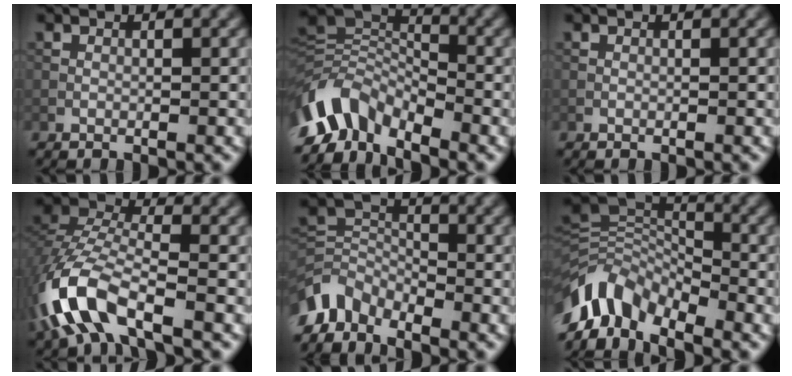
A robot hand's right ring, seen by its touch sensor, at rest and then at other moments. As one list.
[{"total": 6.8, "force": [-4.5, 3.7, 3.5], "torque": [-0.057, 0.000, -0.099]}, {"total": 0.0}, {"total": 9.3, "force": [-4.7, 4.1, 6.9], "torque": [-0.167, -0.001, -0.106]}, {"total": 4.6, "force": [-3.8, 2.2, 1.4], "torque": [-0.027, -0.001, -0.088]}, {"total": 7.9, "force": [-5.0, 4.4, 4.3], "torque": [-0.079, 0.000, -0.109]}]